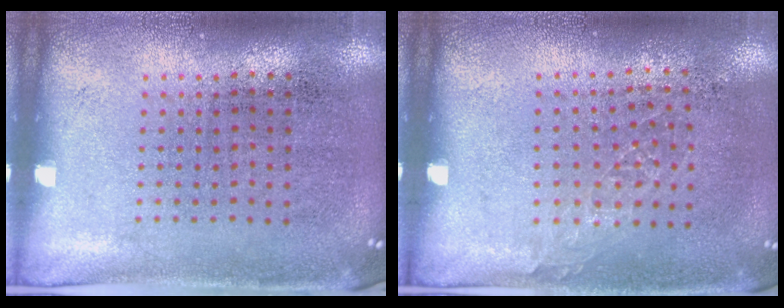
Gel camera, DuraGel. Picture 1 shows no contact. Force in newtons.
{"total": 0.8, "press": 0.8, "slide": 0.3}